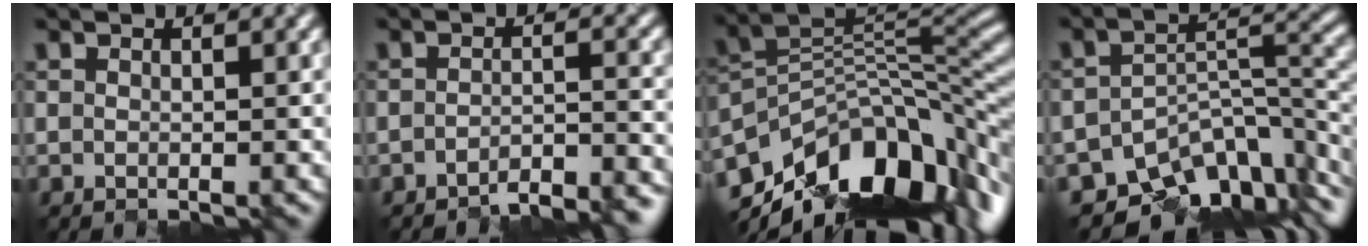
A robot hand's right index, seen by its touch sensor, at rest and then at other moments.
{"total": 4.6, "force": [-4.3, 0.5, 1.7], "torque": [-0.028, 0.001, -0.060]}
{"total": 12.7, "force": [-7.3, 6.6, 8.0], "torque": [-0.158, 0.013, -0.118]}
{"total": 8.8, "force": [-7.0, 3.7, 3.9], "torque": [-0.049, -0.020, -0.113]}